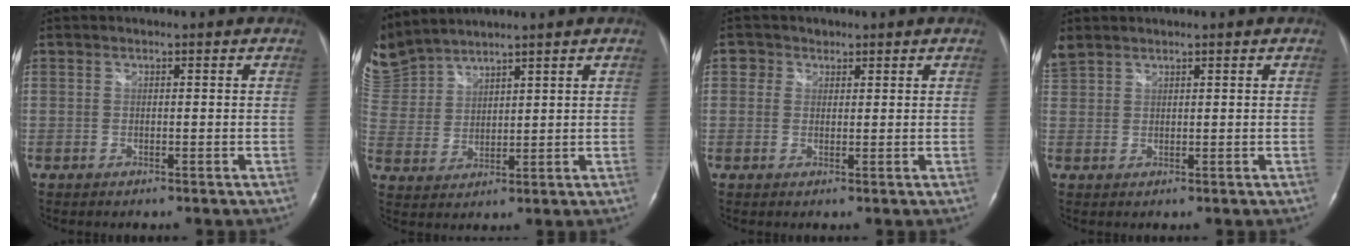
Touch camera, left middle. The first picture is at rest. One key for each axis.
{"total": 9.9, "fx": 9.3, "fy": 3.0, "fz": 1.6, "tx": -0.059, "ty": 0.017, "tz": 0.205}
{"total": 2.1, "fx": 1.0, "fy": 1.9, "fz": 0.2, "tx": 0.002, "ty": 0.003, "tz": 0.012}
{"total": 3.2, "fx": 2.7, "fy": 1.4, "fz": 0.8, "tx": -0.034, "ty": 0.021, "tz": 0.062}